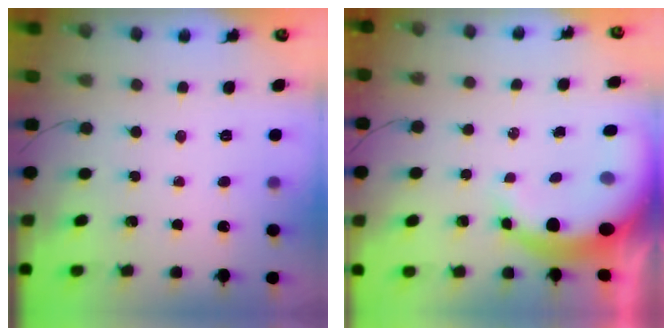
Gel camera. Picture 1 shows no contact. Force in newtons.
{"total": 9.4, "press": 9.2, "slide": 1.9}